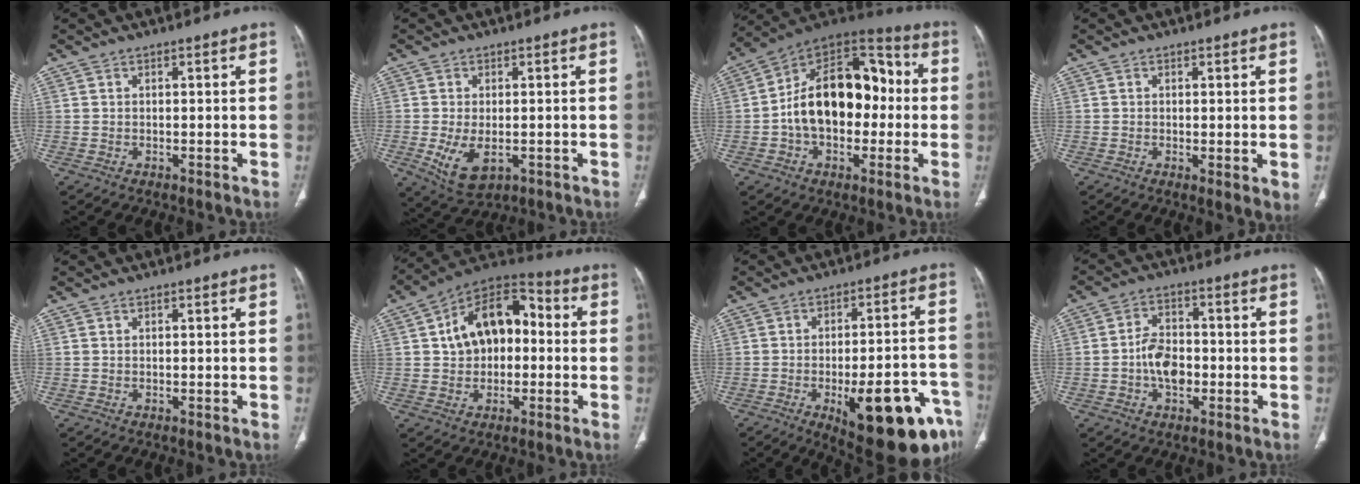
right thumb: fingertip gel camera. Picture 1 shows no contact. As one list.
[{"total": 7.3, "force": [-1.7, 4.1, 5.8], "torque": [-0.111, -0.013, -0.017]}, {"total": 21.4, "force": [-0.8, 13.7, 16.4], "torque": [-0.232, 0.049, -0.016]}, {"total": 3.0, "force": [-0.2, 0.9, 2.9], "torque": [-0.051, -0.013, -0.004]}, {"total": 0.0}, {"total": 16.2, "force": [1.5, 10.8, 11.9], "torque": [-0.151, 0.042, 0.013]}, {"total": 21.8, "force": [-10.2, 7.2, 18.0], "torque": [-0.169, 0.041, -0.125]}, {"total": 7.3, "force": [-1.6, 4.9, 5.2], "torque": [-0.076, 0.019, -0.034]}]